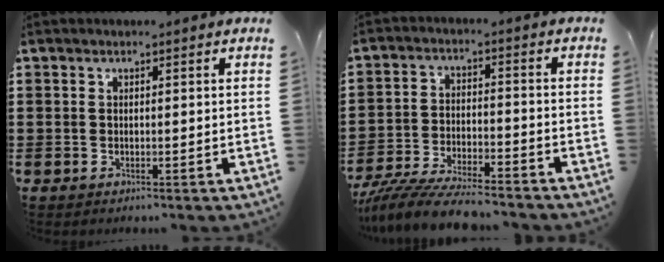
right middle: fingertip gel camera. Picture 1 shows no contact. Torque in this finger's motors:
{"motor_torque": [1.22, -0.92, 0.25, 0.20]}